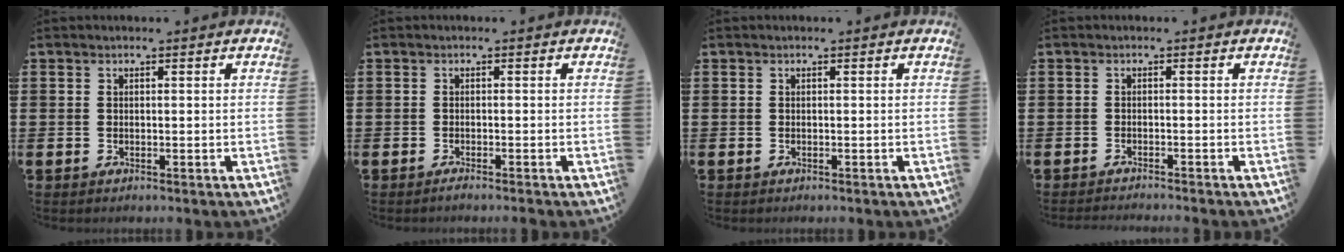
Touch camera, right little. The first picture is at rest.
{"total": 0.7, "force": [-0.6, -0.1, 0.4], "torque": [-0.006, -0.003, -0.011]}
{"total": 0.0}
{"total": 0.9, "force": [-0.9, -0.2, 0.0], "torque": [0.000, -0.001, -0.019]}